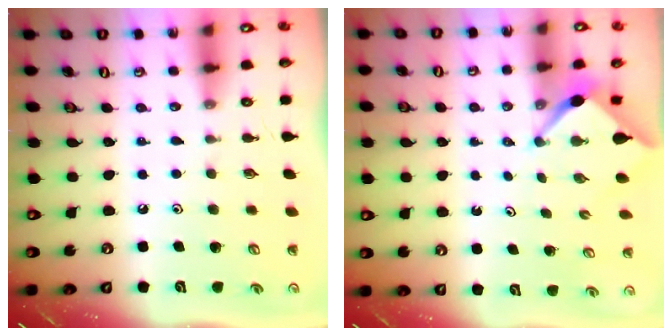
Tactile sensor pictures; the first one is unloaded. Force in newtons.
{"total": 2.6, "press": 2.6, "slide": 0.2}